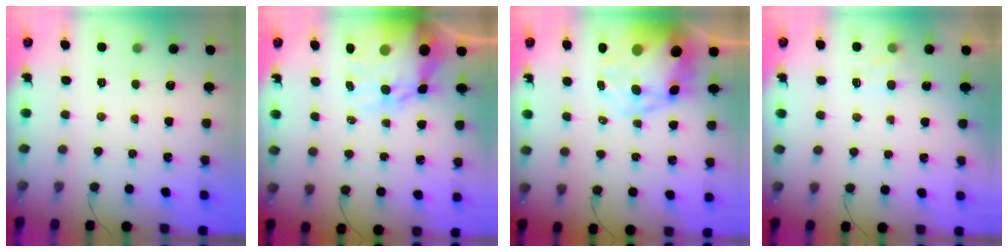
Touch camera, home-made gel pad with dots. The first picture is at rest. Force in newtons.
{"total": 15.2, "press": 14.8, "slide": 3.5}
{"total": 12.8, "press": 12.3, "slide": 3.4}
{"total": 3.7, "press": 3.5, "slide": 1.2}